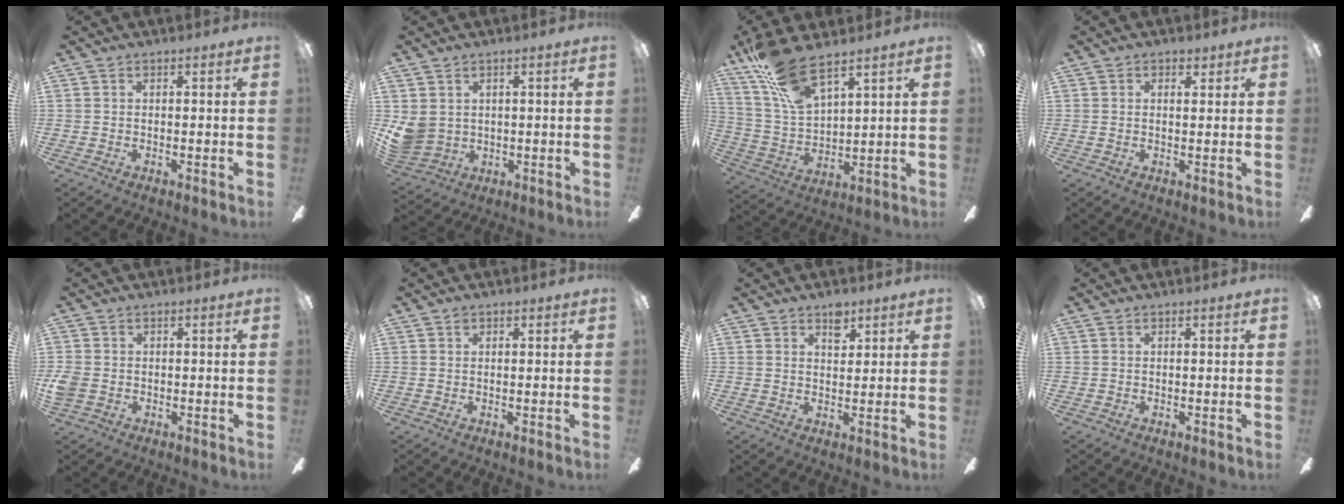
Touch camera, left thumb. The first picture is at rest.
{"total": 5.8, "force": [1.4, 5.2, 2.2], "torque": [-0.063, -0.004, 0.027]}
{"total": 14.5, "force": [10.8, 4.1, 8.8], "torque": [-0.194, -0.052, 0.192]}
{"total": 2.0, "force": [1.2, 1.2, 1.0], "torque": [0.002, -0.005, 0.016]}
{"total": 3.3, "force": [-0.6, 2.7, 1.7], "torque": [-0.041, 0.003, -0.011]}
{"total": 1.0, "force": [0.6, 0.7, 0.5], "torque": [-0.002, 0.000, 0.008]}
{"total": 4.9, "force": [3.5, 2.5, 2.4], "torque": [-0.021, -0.018, 0.058]}
{"total": 0.0}